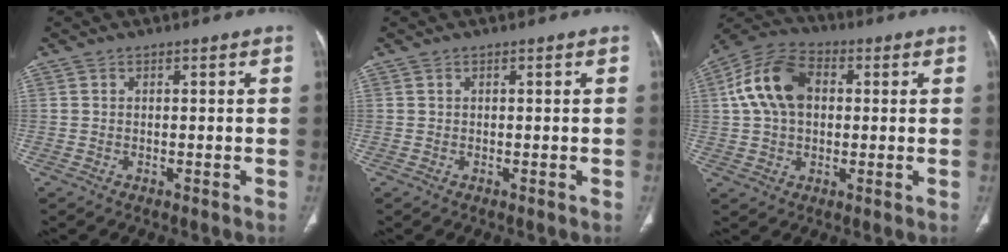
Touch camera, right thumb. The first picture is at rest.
{"total": 0.0}
{"total": 13.0, "force": [2.0, 8.9, 9.2], "torque": [-0.164, 0.024, 0.027]}